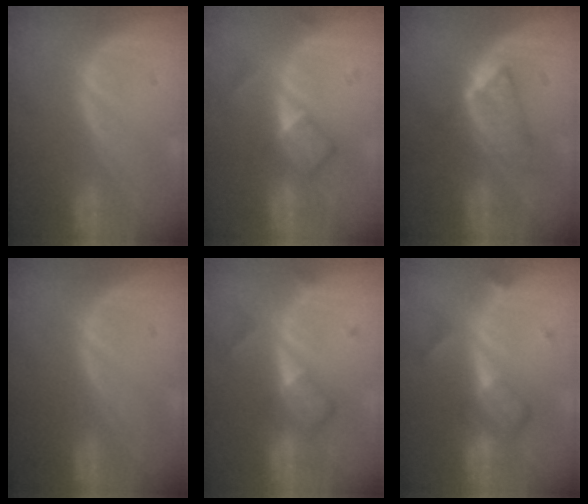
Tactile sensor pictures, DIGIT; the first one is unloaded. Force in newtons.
{"total": 4.9, "press": 4.7, "slide": 1.4}
{"total": 5.9, "press": 5.1, "slide": 3.0}
{"total": 0.0}
{"total": 5.1, "press": 5.1, "slide": 0.4}
{"total": 5.8, "press": 5.4, "slide": 2.2}